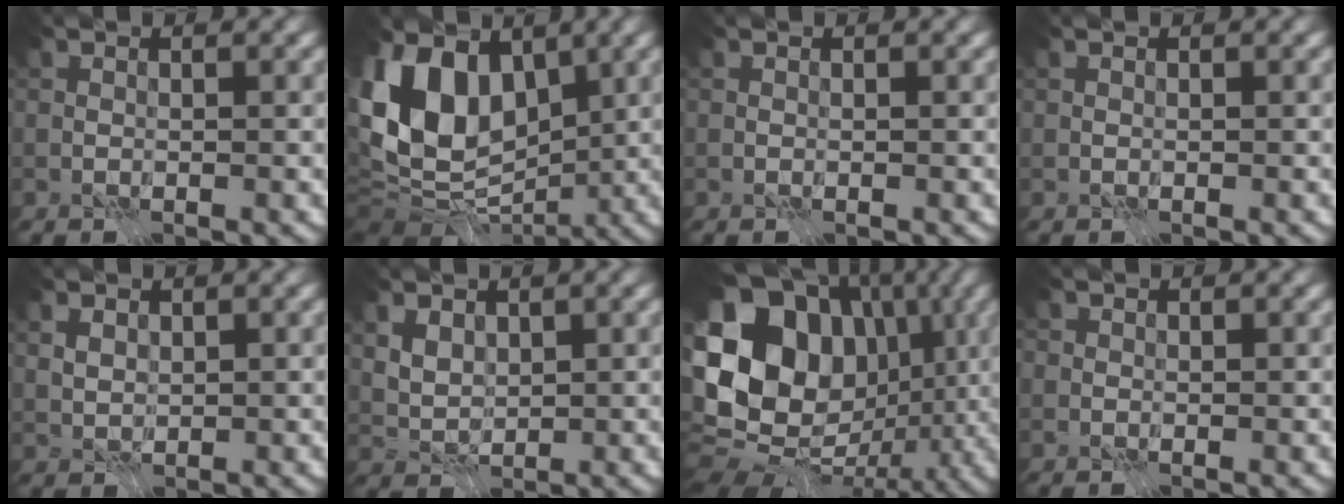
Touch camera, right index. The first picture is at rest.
{"total": 11.7, "force": [1.3, 8.5, 7.9], "torque": [-0.160, 0.000, 0.009]}
{"total": 0.0}
{"total": 0.0}
{"total": 1.5, "force": [0.7, 1.0, 0.8], "torque": [-0.020, -0.008, 0.017]}
{"total": 3.5, "force": [1.5, 2.5, 2.0], "torque": [-0.050, -0.001, 0.037]}
{"total": 18.6, "force": [2.4, 14.5, 11.5], "torque": [-0.200, 0.023, 0.051]}
{"total": 0.6, "force": [0.0, 0.6, 0.1], "torque": [0.000, -0.003, -0.005]}